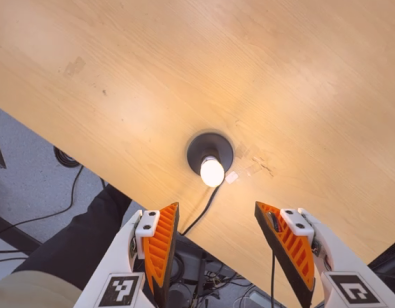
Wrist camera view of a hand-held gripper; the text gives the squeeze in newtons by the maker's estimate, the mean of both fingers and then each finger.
{"total": 0.0}